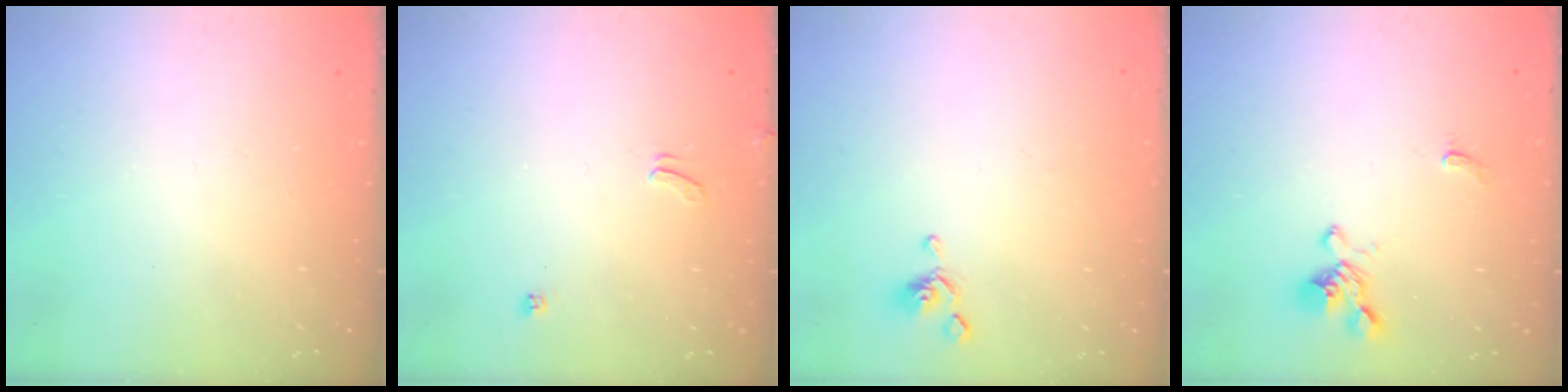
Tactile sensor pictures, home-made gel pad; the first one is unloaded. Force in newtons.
{"total": 2.6, "press": 2.5, "slide": 0.4}
{"total": 0.0}
{"total": 1.3, "press": 0.8, "slide": 1.0}